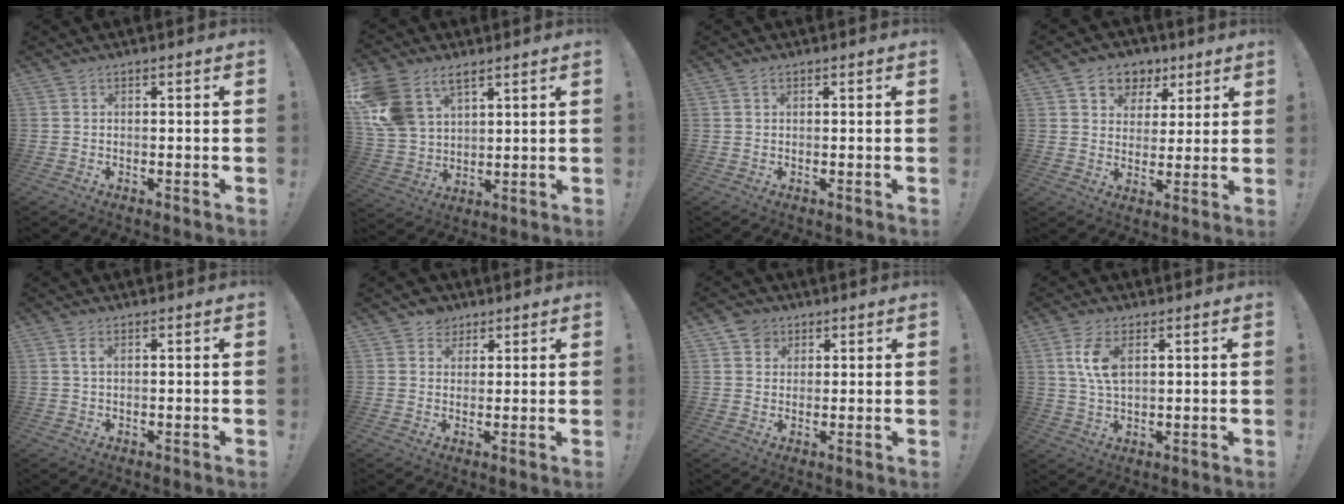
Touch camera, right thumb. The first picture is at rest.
{"total": 13.0, "force": [7.5, 8.3, 6.6], "torque": [-0.148, -0.043, 0.149]}
{"total": 0.6, "force": [0.4, 0.4, 0.3], "torque": [-0.009, 0.002, 0.008]}
{"total": 8.0, "force": [3.9, 6.8, 1.5], "torque": [-0.024, -0.022, 0.079]}
{"total": 1.6, "force": [0.6, 0.4, 1.5], "torque": [-0.028, 0.001, 0.010]}
{"total": 4.5, "force": [2.6, 3.7, 0.2], "torque": [0.002, -0.015, 0.048]}
{"total": 4.8, "force": [3.0, 3.7, 0.4], "torque": [-0.006, -0.018, 0.058]}
{"total": 7.8, "force": [2.7, 3.7, 6.3], "torque": [-0.133, -0.010, 0.043]}